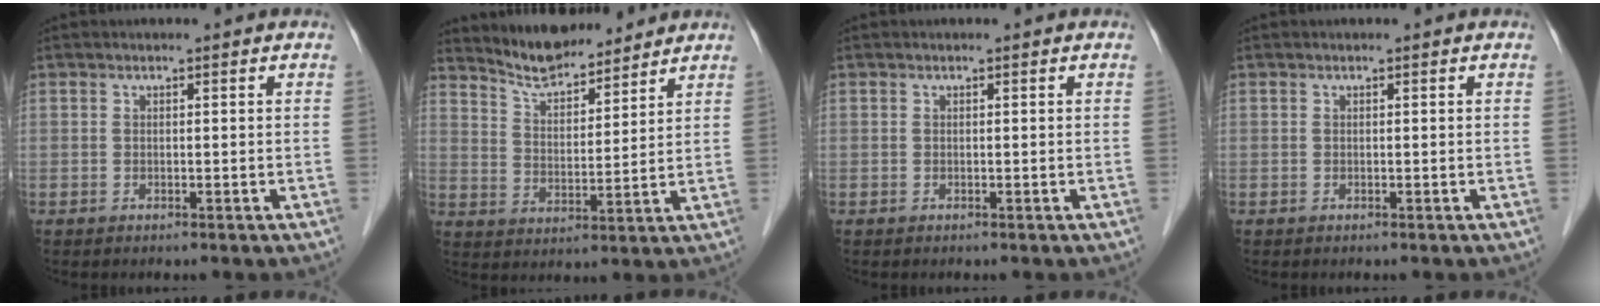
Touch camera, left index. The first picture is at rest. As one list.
[{"total": 8.5, "force": [8.1, 1.7, 1.8], "torque": [-0.040, 0.014, 0.153]}, {"total": 0.0}, {"total": 0.0}]